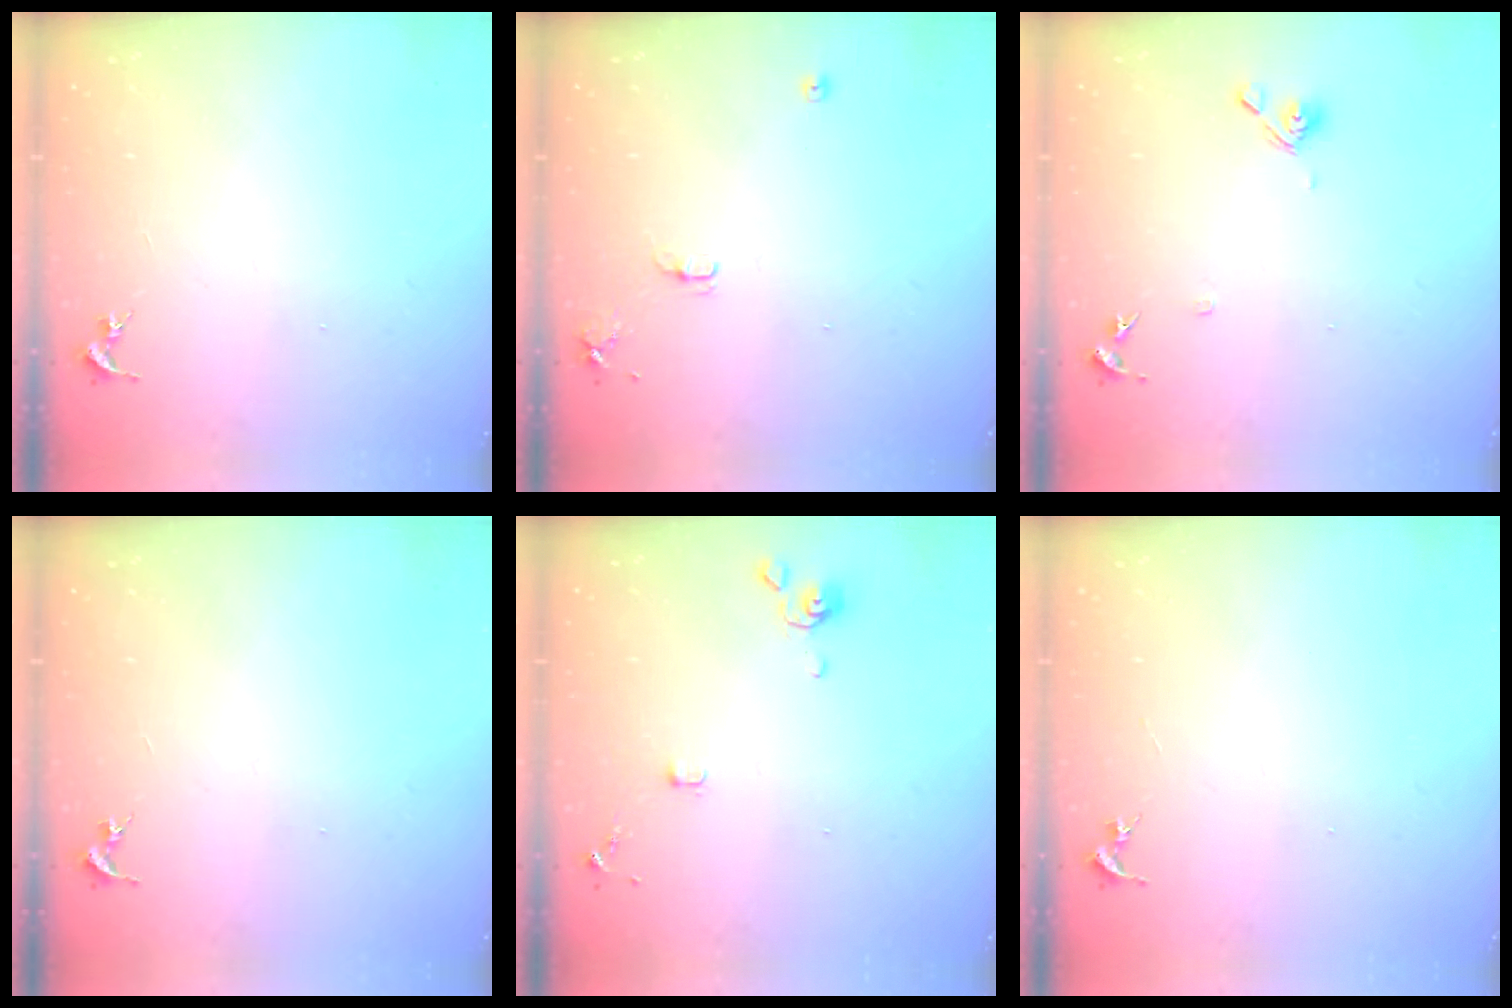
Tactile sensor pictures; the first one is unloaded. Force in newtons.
{"total": 7.2, "press": 7.2, "slide": 0.8}
{"total": 7.5, "press": 7.3, "slide": 1.6}
{"total": 0.0}
{"total": 3.4, "press": 3.4, "slide": 0.7}
{"total": 0.0}